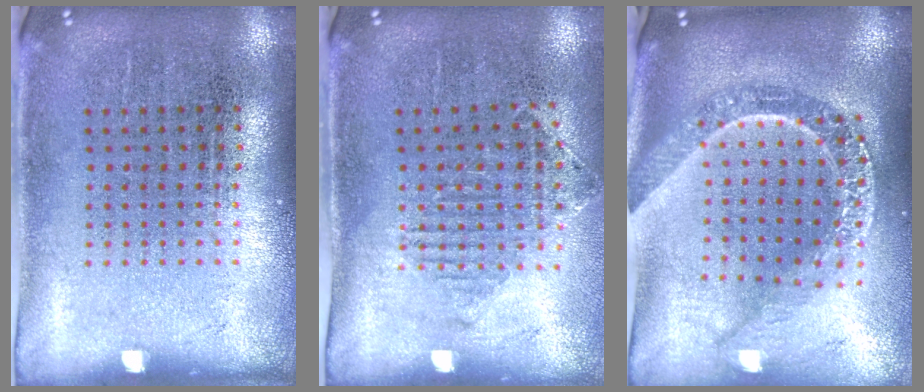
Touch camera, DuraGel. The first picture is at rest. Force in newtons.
{"total": 1.2, "press": 1.1, "slide": 0.5}
{"total": 2.7, "press": 2.2, "slide": 1.6}